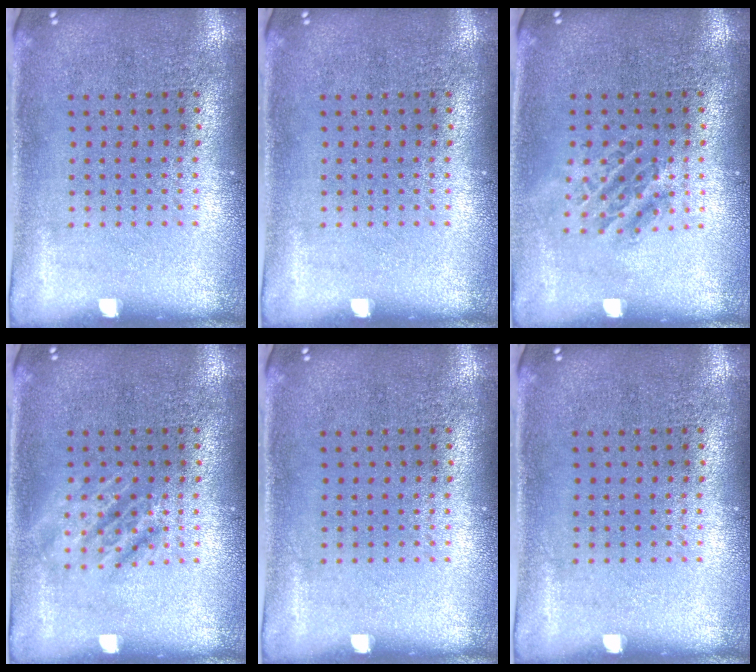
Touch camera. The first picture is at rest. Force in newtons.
{"total": 0.0}
{"total": 1.2, "press": 1.0, "slide": 0.5}
{"total": 1.9, "press": 1.9, "slide": 0.3}
{"total": 0.0}
{"total": 0.0}